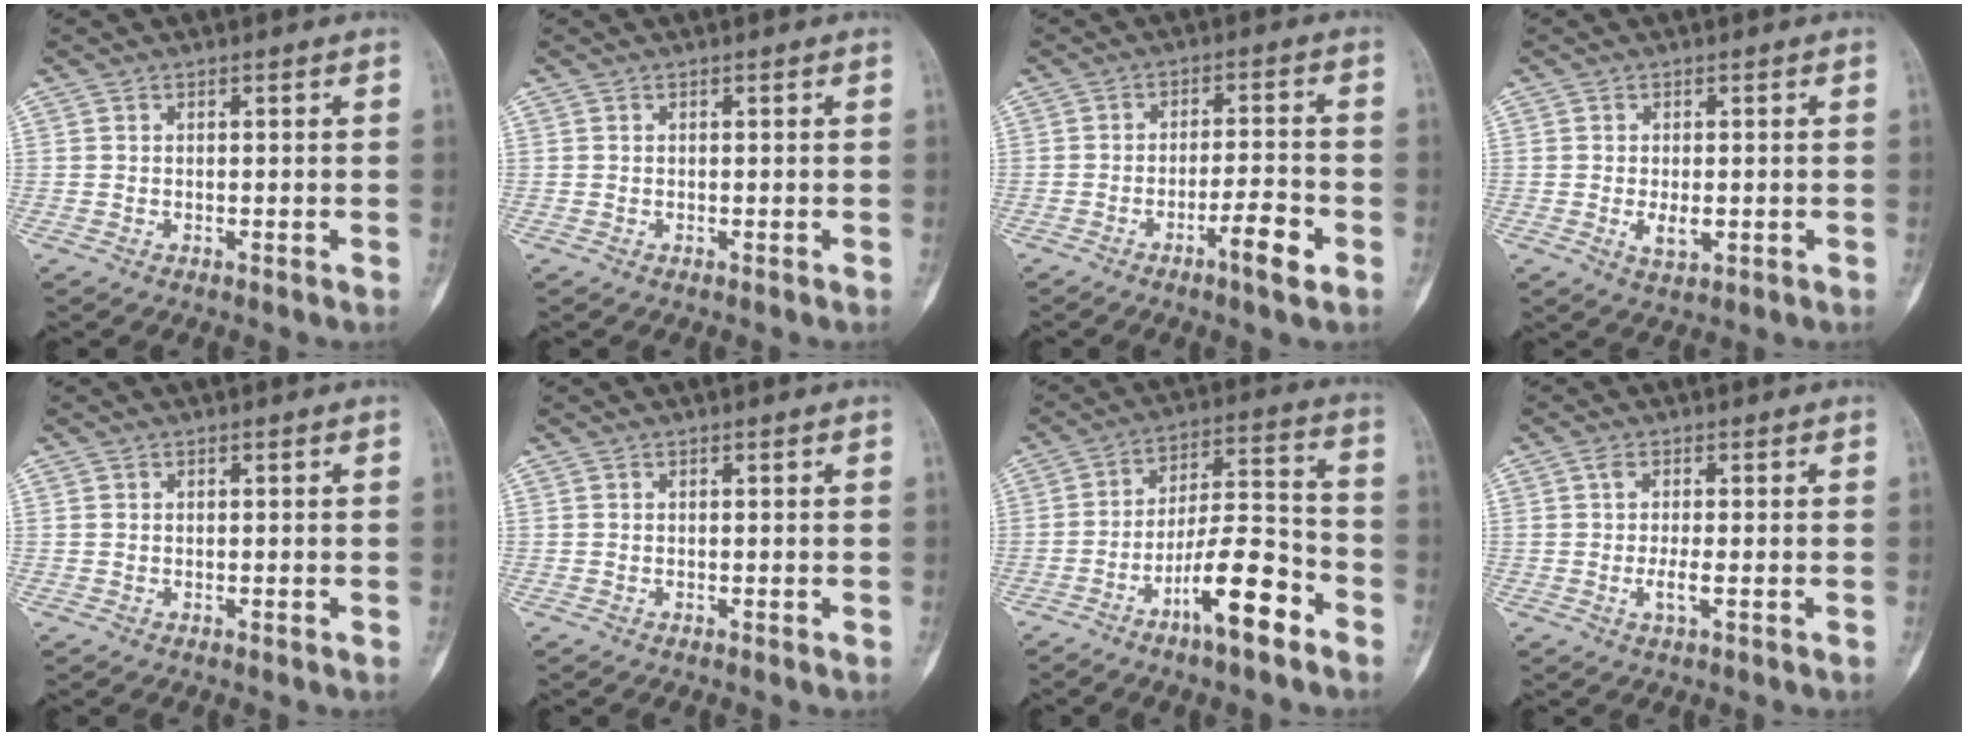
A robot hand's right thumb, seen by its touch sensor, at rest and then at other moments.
{"total": 0.0}
{"total": 6.6, "force": [-3.4, 1.1, 5.6], "torque": [-0.091, 0.020, -0.053]}
{"total": 3.4, "force": [-0.5, 1.7, 2.9], "torque": [-0.048, -0.005, -0.006]}
{"total": 0.0}
{"total": 0.0}
{"total": 13.6, "force": [-7.5, 3.6, 10.8], "torque": [-0.177, 0.065, -0.126]}
{"total": 3.0, "force": [-0.6, 0.6, 2.9], "torque": [-0.065, -0.005, -0.014]}